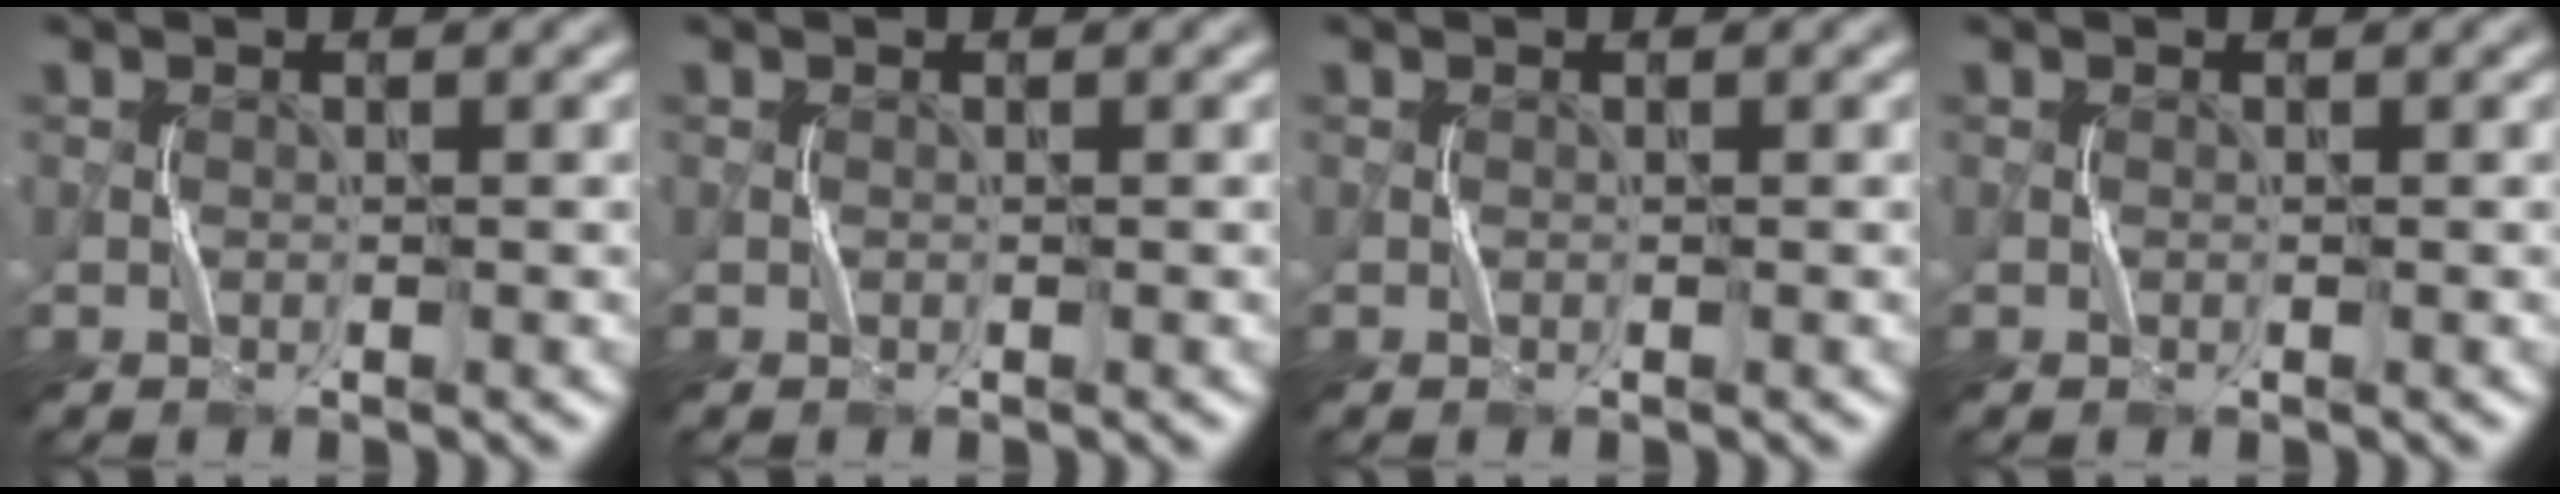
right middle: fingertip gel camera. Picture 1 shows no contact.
{"total": 0.0}
{"total": 0.0}
{"total": 0.0}